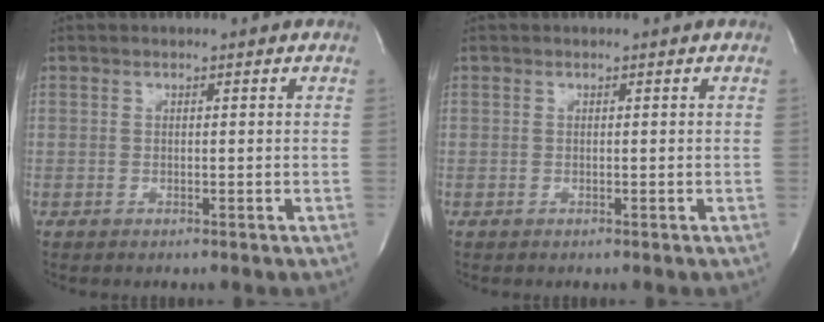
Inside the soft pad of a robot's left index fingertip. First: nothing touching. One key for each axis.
{"total": 0.0}